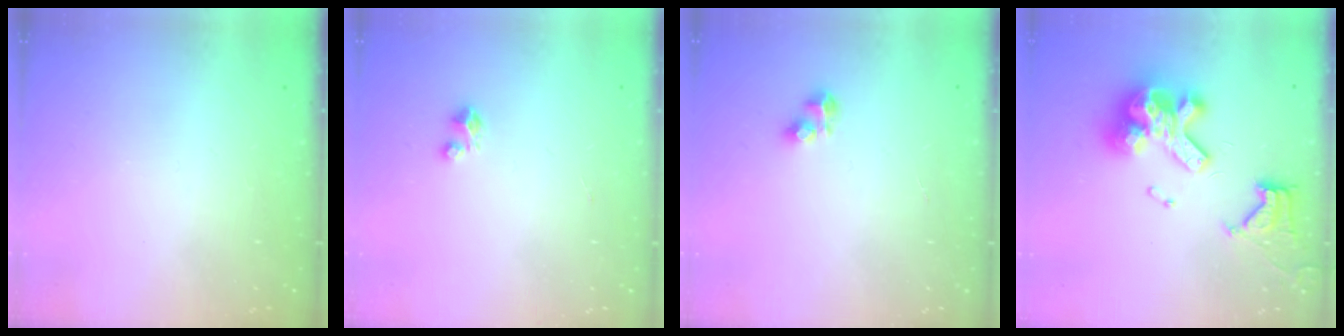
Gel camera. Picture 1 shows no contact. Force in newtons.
{"total": 2.1, "press": 2.1, "slide": 0.1}
{"total": 4.8, "press": 4.7, "slide": 0.4}
{"total": 15.7, "press": 15.6, "slide": 1.7}